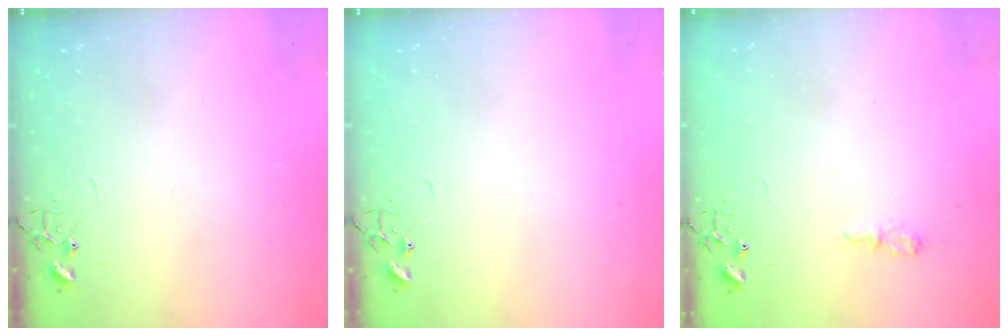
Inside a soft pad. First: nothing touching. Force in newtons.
{"total": 0.0}
{"total": 3.8, "press": 3.8, "slide": 0.5}